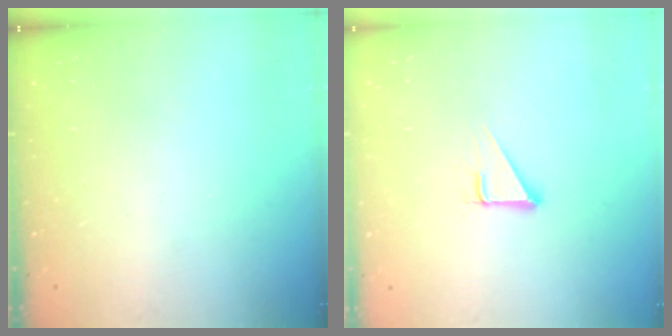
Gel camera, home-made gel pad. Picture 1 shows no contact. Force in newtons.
{"total": 2.8, "press": 2.8, "slide": 0.0}